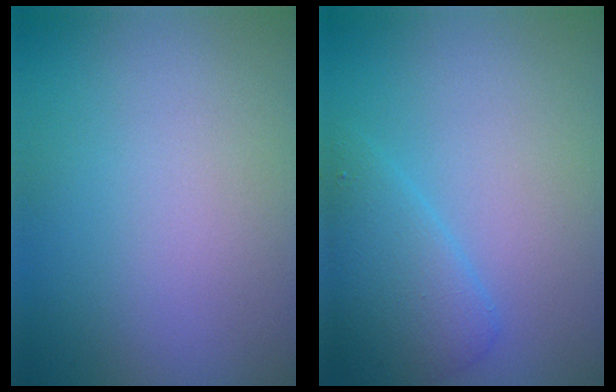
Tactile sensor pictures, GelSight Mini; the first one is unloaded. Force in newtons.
{"total": 3.4, "press": 3.4, "slide": 0.2}